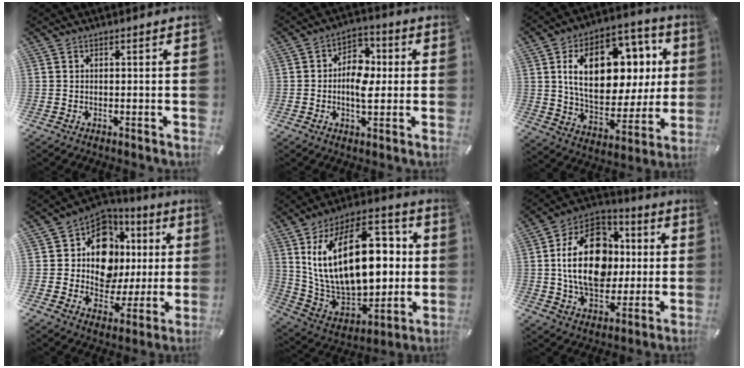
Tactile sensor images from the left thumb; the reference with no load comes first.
{"total": 8.1, "force": [-0.8, 5.6, 5.8], "torque": [-0.083, 0.005, -0.019]}
{"total": 21.6, "force": [6.0, 14.0, 15.3], "torque": [-0.248, -0.013, 0.105]}
{"total": 14.0, "force": [3.2, 11.5, 7.3], "torque": [-0.117, -0.025, 0.067]}
{"total": 29.4, "force": [5.5, 17.5, 22.9], "torque": [-0.413, -0.026, 0.097]}
{"total": 21.6, "force": [1.1, 15.7, 14.9], "torque": [-0.271, 0.009, 0.016]}